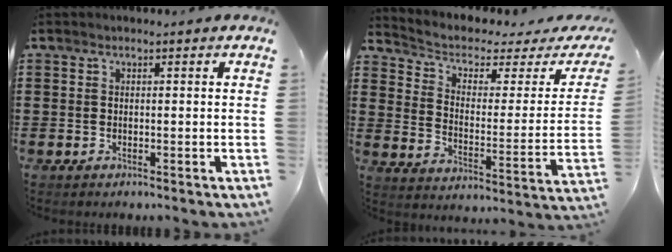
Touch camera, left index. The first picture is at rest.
{"total": 3.2, "force": [1.8, 1.6, 2.1], "torque": [-0.056, -0.016, 0.023]}